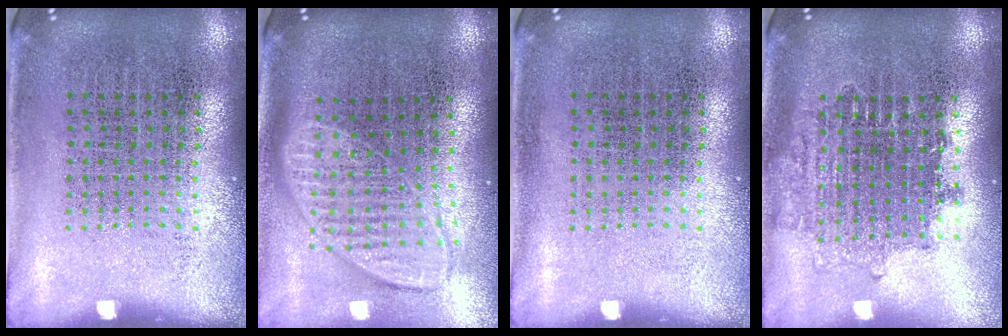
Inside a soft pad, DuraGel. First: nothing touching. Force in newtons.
{"total": 1.9, "press": 1.5, "slide": 1.2}
{"total": 0.0}
{"total": 1.6, "press": 1.3, "slide": 0.9}